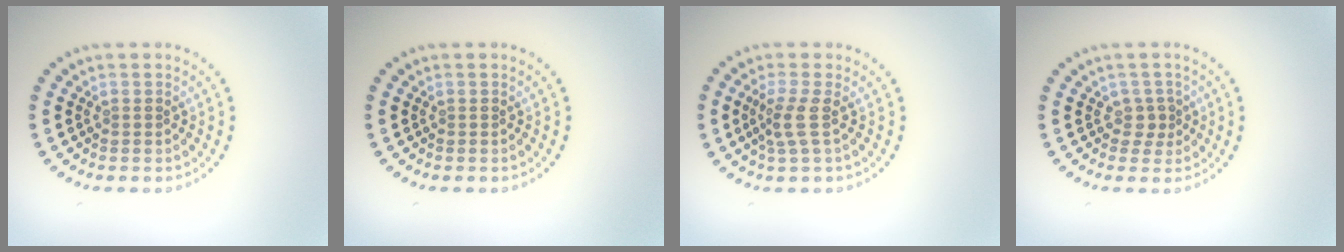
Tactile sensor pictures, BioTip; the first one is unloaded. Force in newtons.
{"total": 0.0}
{"total": 2.2, "press": 1.6, "slide": 1.5}
{"total": 1.4, "press": 1.0, "slide": 0.9}